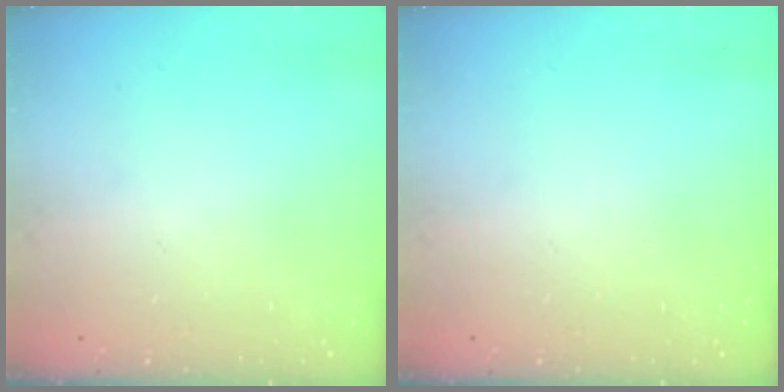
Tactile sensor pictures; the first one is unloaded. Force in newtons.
{"total": 0.0}